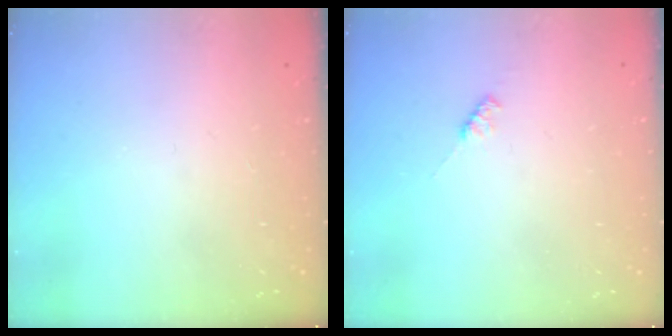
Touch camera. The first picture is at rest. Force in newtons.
{"total": 2.2, "press": 2.2, "slide": 0.4}